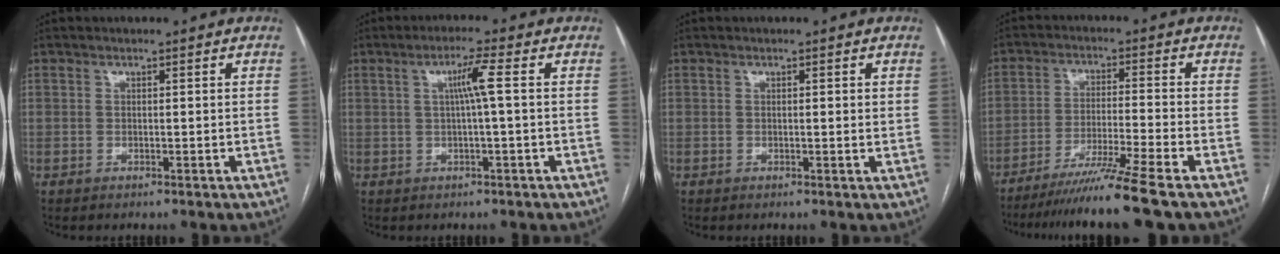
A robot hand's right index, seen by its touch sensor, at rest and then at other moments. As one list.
[{"total": 4.0, "force": [0.6, -0.7, 3.9], "torque": [-0.071, 0.007, 0.012]}, {"total": 0.9, "force": [0.3, 0.1, 0.9], "torque": [-0.015, 0.000, 0.003]}, {"total": 11.2, "force": [-8.7, -2.8, 6.5], "torque": [-0.101, -0.040, -0.144]}]